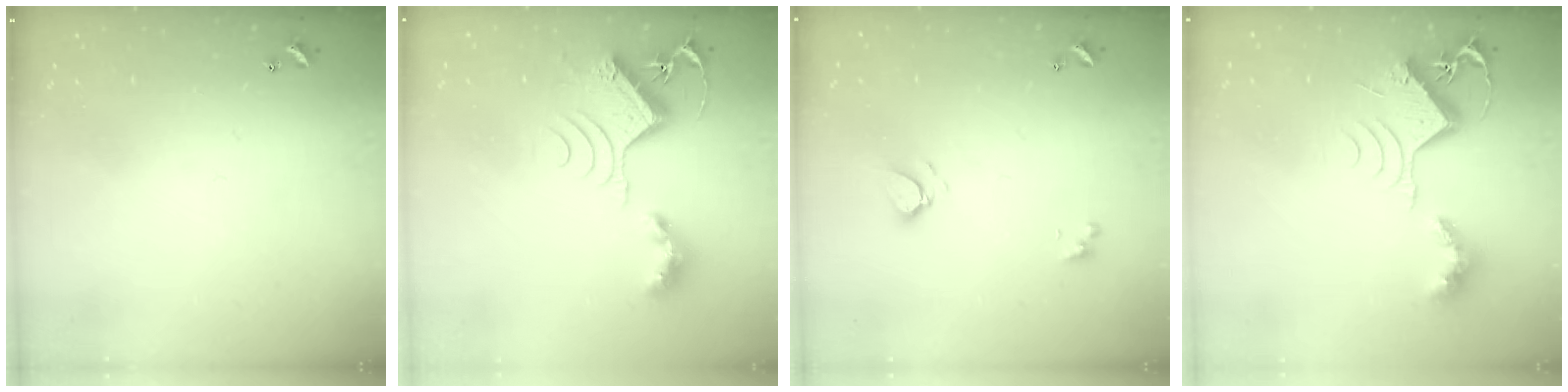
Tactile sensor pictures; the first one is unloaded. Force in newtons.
{"total": 11.2, "press": 11.1, "slide": 1.1}
{"total": 3.9, "press": 3.8, "slide": 0.5}
{"total": 10.8, "press": 10.8, "slide": 0.4}